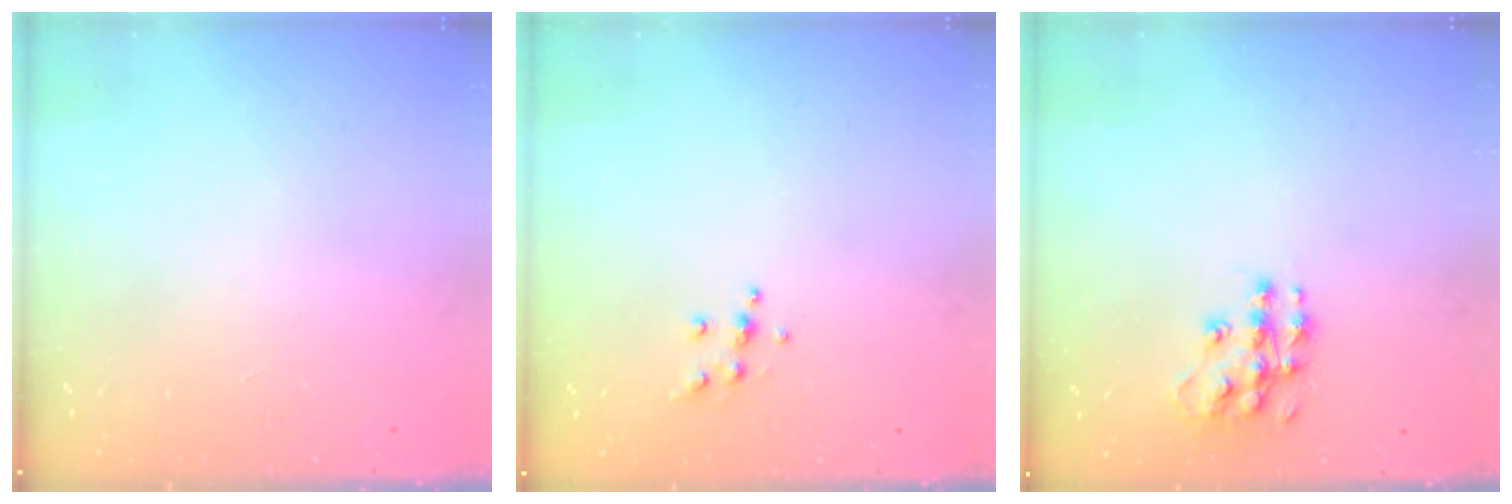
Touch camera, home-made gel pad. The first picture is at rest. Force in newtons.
{"total": 5.2, "press": 5.2, "slide": 0.6}
{"total": 10.4, "press": 10.4, "slide": 0.4}